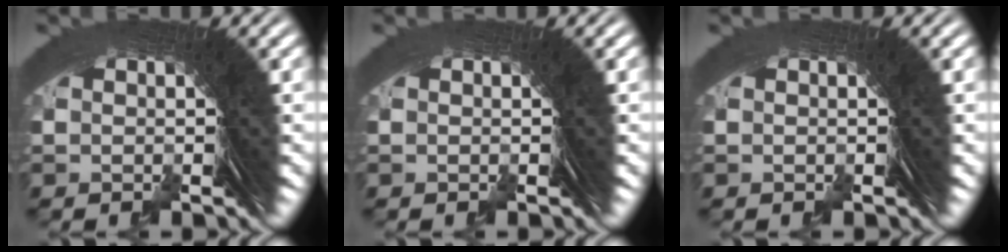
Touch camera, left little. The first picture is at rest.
{"total": 0.0}
{"total": 0.0}